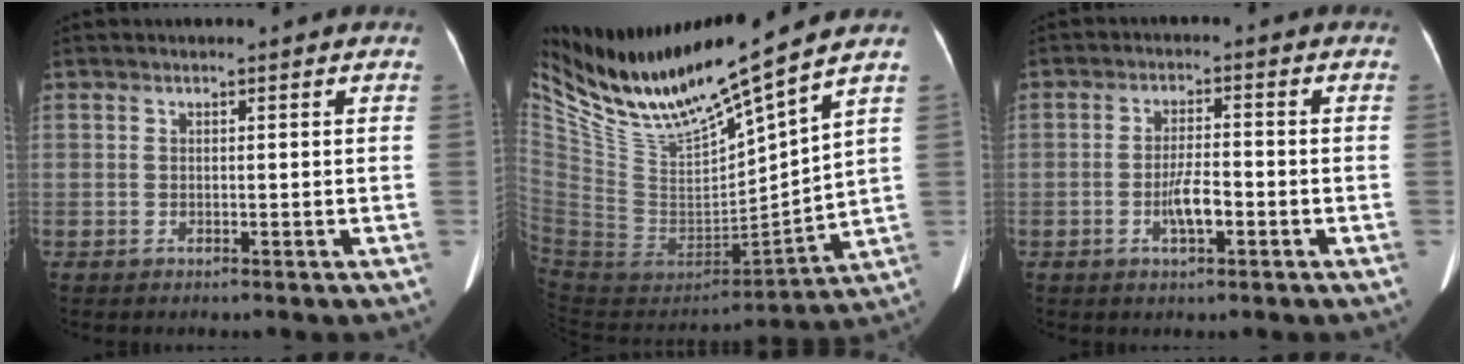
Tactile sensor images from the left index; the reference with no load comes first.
{"total": 21.0, "force": [18.0, 0.7, 10.7], "torque": [-0.202, -0.028, 0.343]}
{"total": 4.1, "force": [-1.6, 0.9, 3.7], "torque": [-0.070, 0.000, -0.029]}